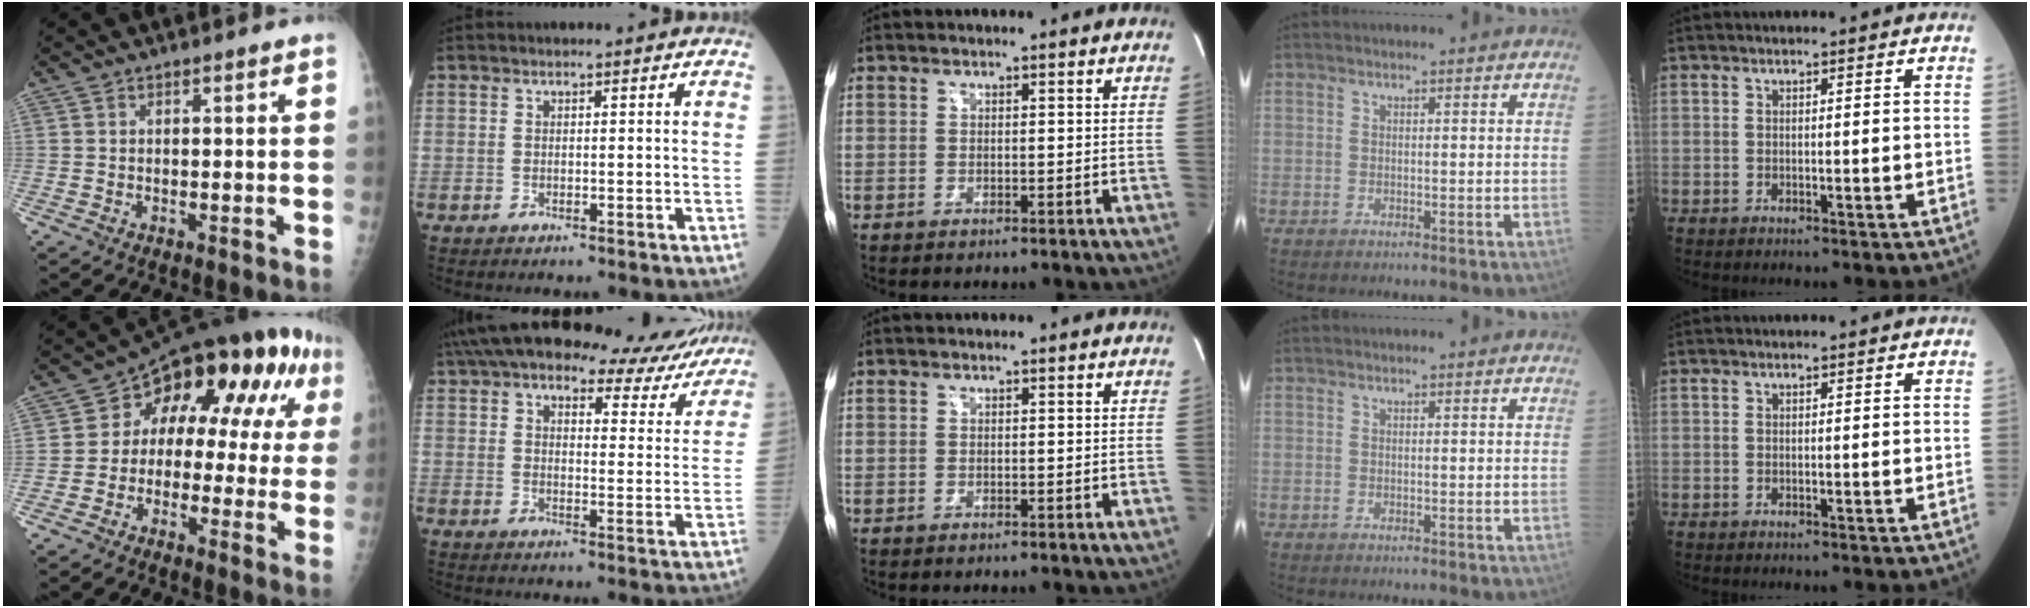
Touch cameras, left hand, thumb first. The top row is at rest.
{"thumb": {"total": 15.3, "force": [3.2, 9.8, 11.3], "torque": [-0.094, 0.042, 0.032]}, "index": {"total": 21.0, "force": [17.5, 6.5, 9.7], "torque": [-0.144, 0.025, 0.213]}}